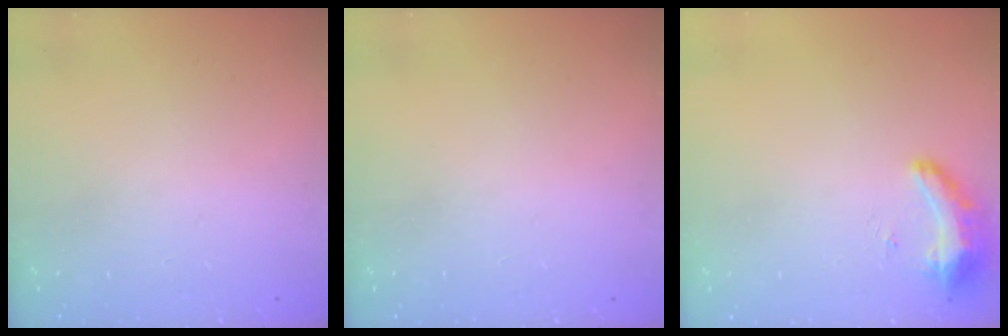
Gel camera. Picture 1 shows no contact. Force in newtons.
{"total": 0.0}
{"total": 8.4, "press": 8.3, "slide": 1.3}